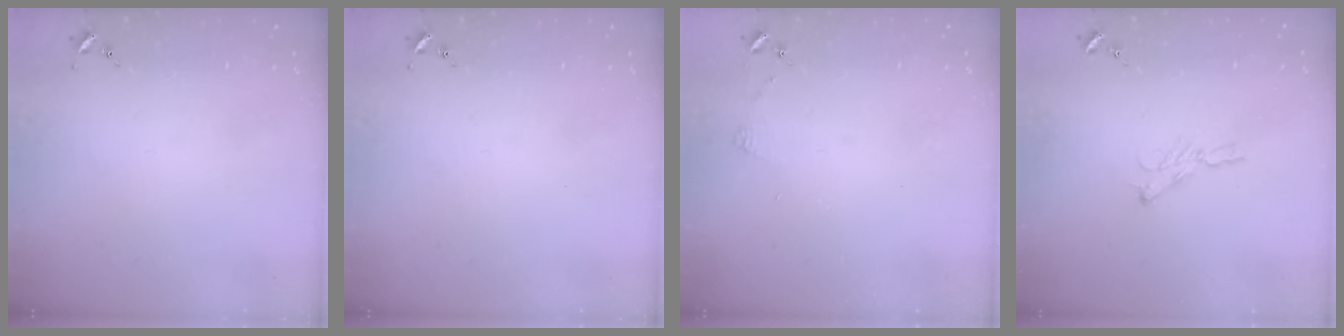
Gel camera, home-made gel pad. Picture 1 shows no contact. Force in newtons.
{"total": 0.0}
{"total": 3.9, "press": 3.9, "slide": 0.4}
{"total": 5.7, "press": 5.7, "slide": 0.1}